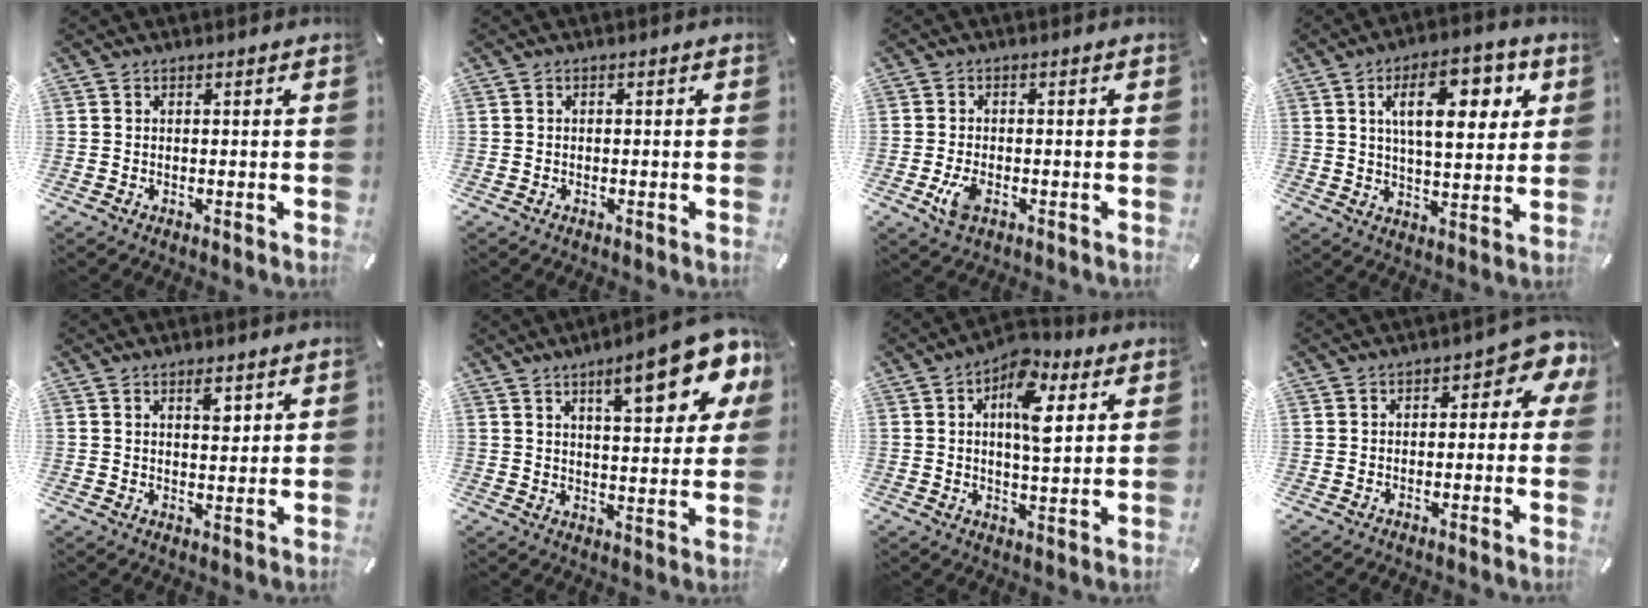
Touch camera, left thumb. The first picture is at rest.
{"total": 0.6, "force": [-0.3, 0.3, 0.4], "torque": [-0.008, 0.000, -0.006]}
{"total": 4.6, "force": [-1.8, 2.5, 3.4], "torque": [-0.082, 0.000, -0.036]}
{"total": 15.0, "force": [5.8, 6.8, 12.0], "torque": [-0.185, -0.006, 0.094]}
{"total": 3.7, "force": [1.9, 1.8, 2.6], "torque": [-0.025, -0.010, 0.026]}
{"total": 16.4, "force": [8.8, 5.4, 12.8], "torque": [-0.177, -0.040, 0.136]}
{"total": 11.1, "force": [3.9, 5.4, 8.9], "torque": [-0.126, -0.014, 0.062]}
{"total": 4.9, "force": [0.7, 2.7, 4.1], "torque": [-0.056, 0.000, 0.005]}